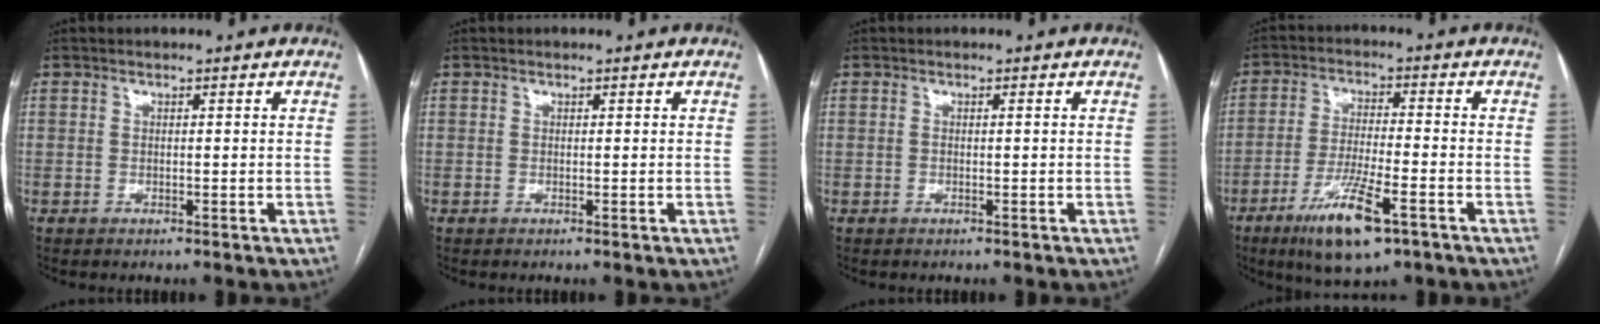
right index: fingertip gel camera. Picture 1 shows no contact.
{"total": 0.0}
{"total": 0.0}
{"total": 7.2, "force": [-4.2, 1.2, 5.8], "torque": [-0.110, -0.017, -0.068]}